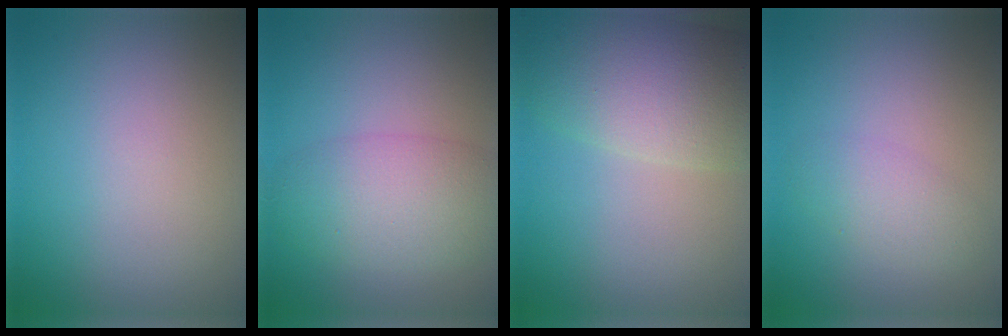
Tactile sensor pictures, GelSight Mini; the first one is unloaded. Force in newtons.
{"total": 5.7, "press": 5.7, "slide": 0.2}
{"total": 8.3, "press": 8.3, "slide": 0.5}
{"total": 2.4, "press": 2.4, "slide": 0.1}